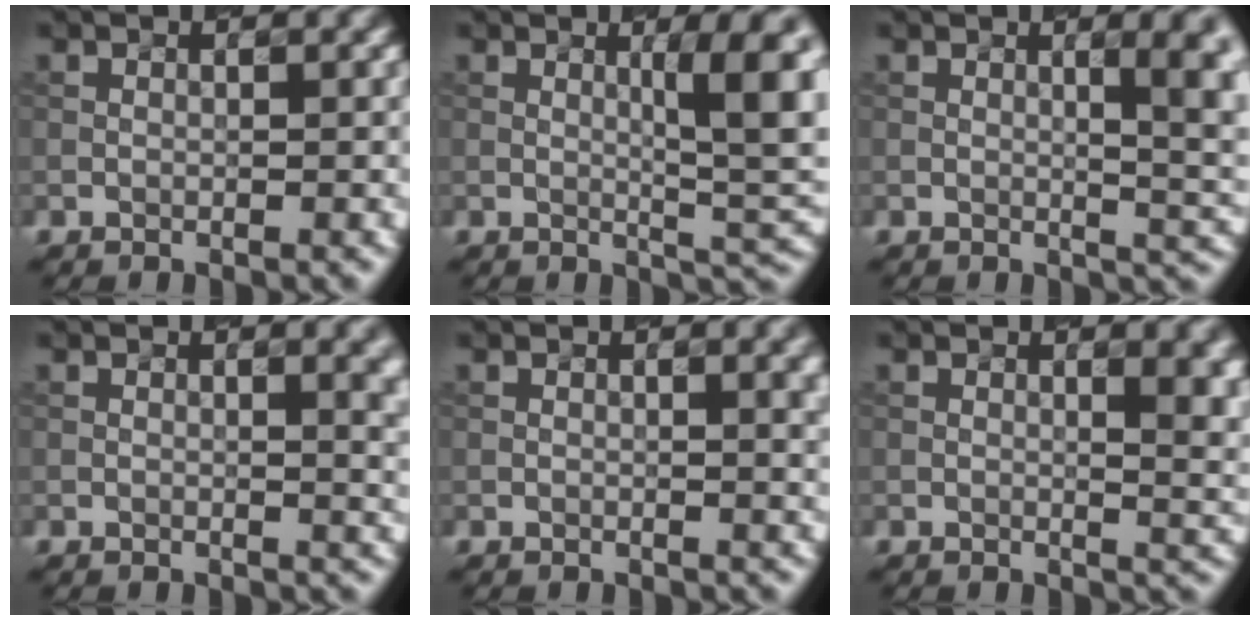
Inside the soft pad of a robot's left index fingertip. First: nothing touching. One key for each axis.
{"total": 6.6, "fx": 1.2, "fy": 1.2, "fz": 6.4, "tx": -0.083, "ty": -0.005, "tz": 0.027}
{"total": 5.6, "fx": 0.9, "fy": 1.8, "fz": 5.2, "tx": -0.044, "ty": 0.003, "tz": 0.020}
{"total": 3.9, "fx": 0.9, "fy": 1.5, "fz": 3.4, "tx": -0.021, "ty": 0.011, "tz": 0.014}
{"total": 3.1, "fx": 0.8, "fy": 1.0, "fz": 2.8, "tx": -0.022, "ty": 0.007, "tz": 0.012}
{"total": 5.8, "fx": 1.6, "fy": 2.5, "fz": 5.0, "tx": -0.026, "ty": 0.008, "tz": 0.027}